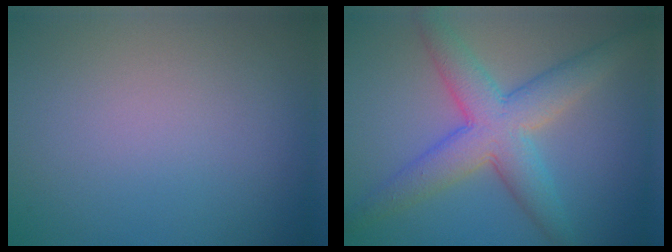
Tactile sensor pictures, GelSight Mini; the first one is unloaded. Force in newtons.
{"total": 6.5, "press": 6.5, "slide": 0.2}